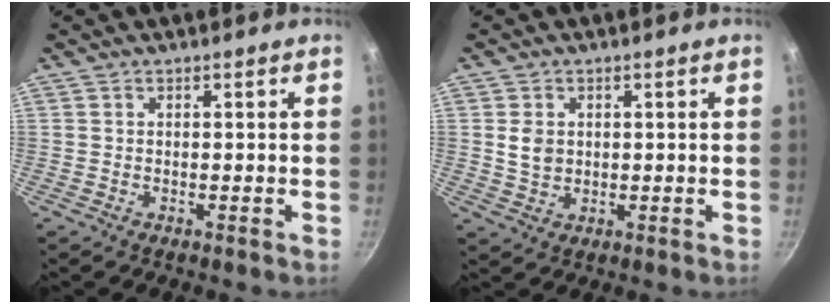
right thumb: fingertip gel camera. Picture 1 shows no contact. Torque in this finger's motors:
{"motor_torque": [-0.03, -0.15, 0.64, 0.04, 0.00]}